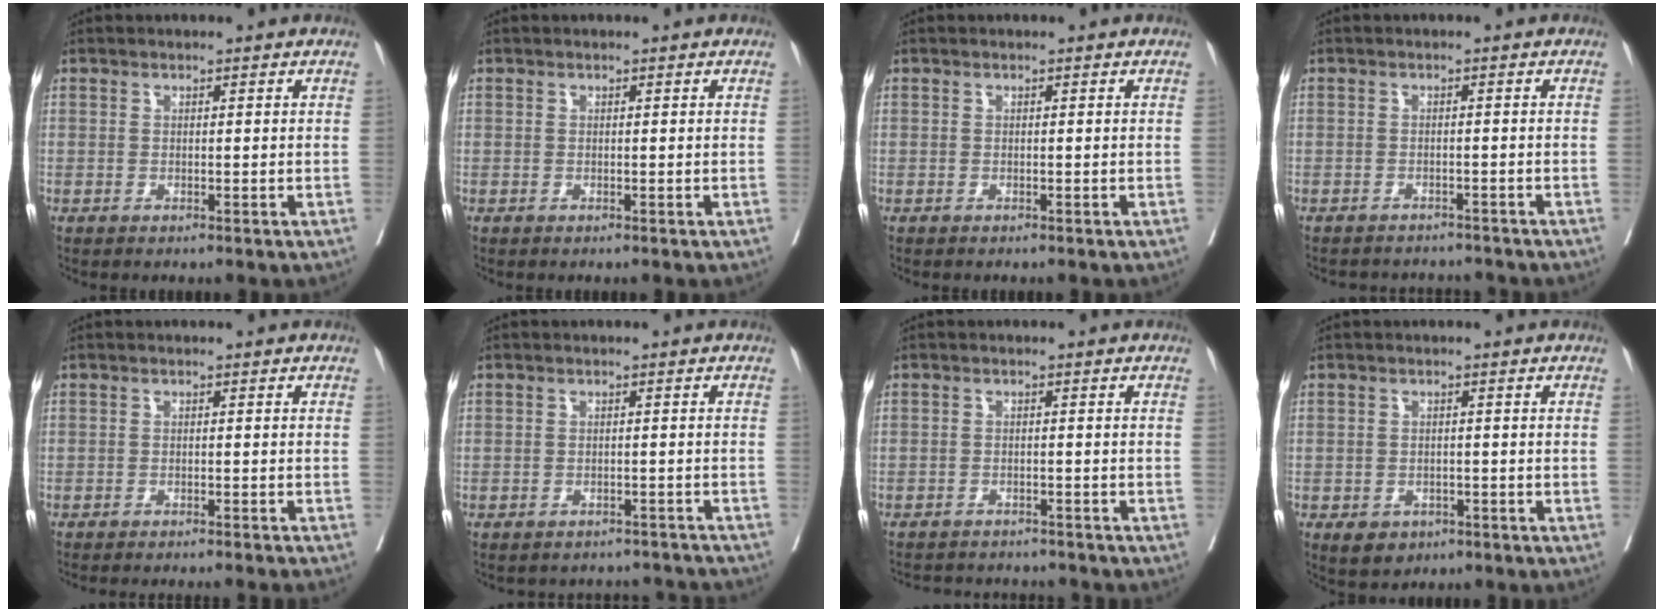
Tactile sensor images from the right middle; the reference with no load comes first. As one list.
[{"total": 0.0}, {"total": 0.0}, {"total": 6.2, "force": [-6.0, 1.3, 0.5], "torque": [-0.002, 0.004, -0.074]}, {"total": 9.9, "force": [-9.1, -0.2, 3.8], "torque": [-0.025, -0.021, -0.113]}, {"total": 7.8, "force": [-7.5, 2.1, 0.1], "torque": [0.003, 0.018, -0.077]}, {"total": 8.5, "force": [-8.2, 1.5, 1.5], "torque": [-0.025, 0.005, -0.107]}, {"total": 3.6, "force": [-2.1, 2.6, 1.2], "torque": [-0.015, 0.003, -0.025]}]